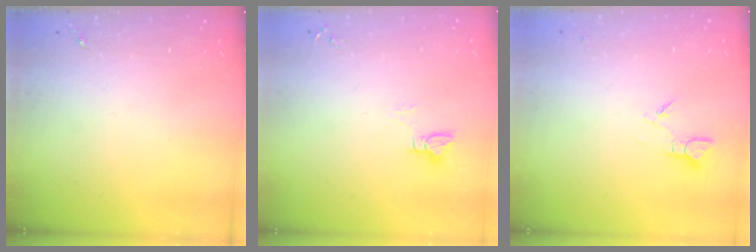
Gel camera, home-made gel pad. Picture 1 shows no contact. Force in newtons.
{"total": 2.9, "press": 2.9, "slide": 0.3}
{"total": 2.7, "press": 2.7, "slide": 0.3}